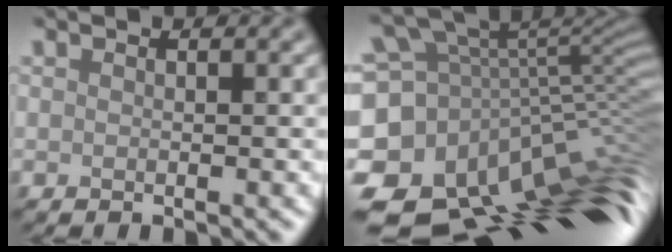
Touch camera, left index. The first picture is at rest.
{"total": 15.3, "force": [-7.5, 8.3, 10.5], "torque": [-0.218, 0.030, -0.115]}